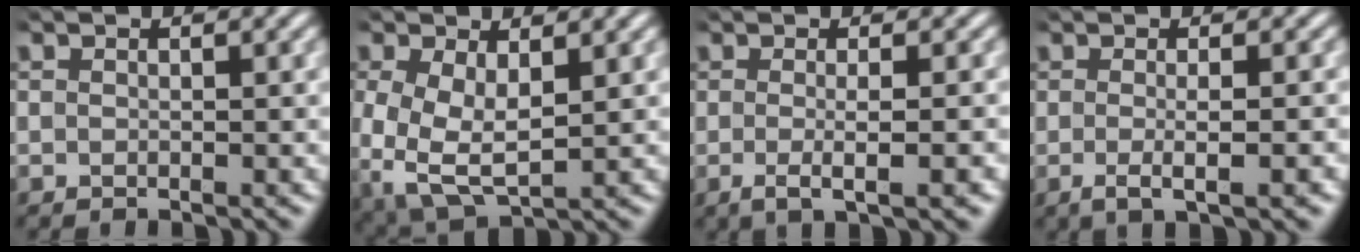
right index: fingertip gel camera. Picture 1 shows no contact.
{"total": 6.8, "force": [-1.1, 5.2, 4.3], "torque": [-0.121, -0.051, 0.008]}
{"total": 2.5, "force": [-0.8, 0.1, 2.4], "torque": [-0.048, -0.007, -0.009]}
{"total": 2.2, "force": [-0.8, 0.1, 2.1], "torque": [-0.042, -0.005, -0.010]}